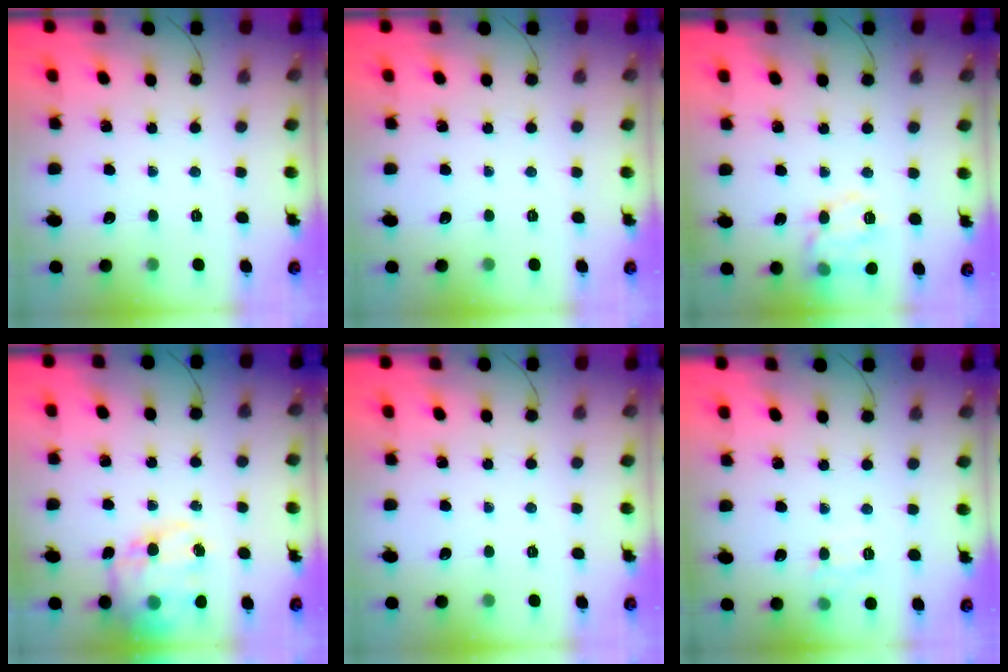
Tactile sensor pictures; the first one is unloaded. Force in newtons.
{"total": 0.0}
{"total": 13.4, "press": 13.4, "slide": 0.4}
{"total": 16.8, "press": 16.5, "slide": 3.4}
{"total": 0.0}
{"total": 8.1, "press": 7.8, "slide": 1.9}